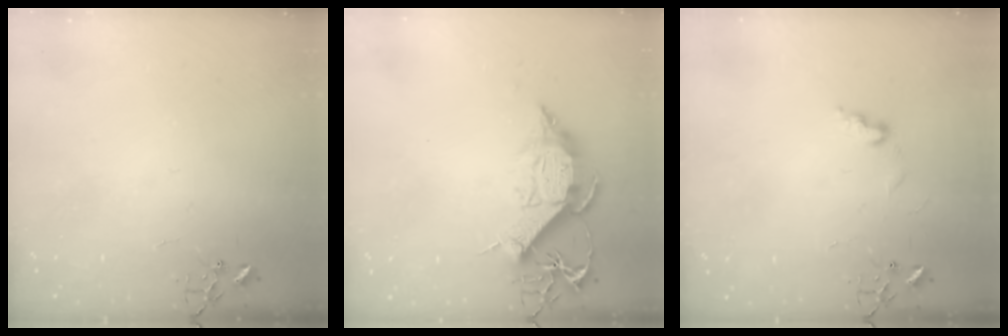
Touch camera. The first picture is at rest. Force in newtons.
{"total": 12.1, "press": 12.1, "slide": 0.6}
{"total": 5.6, "press": 5.5, "slide": 0.7}